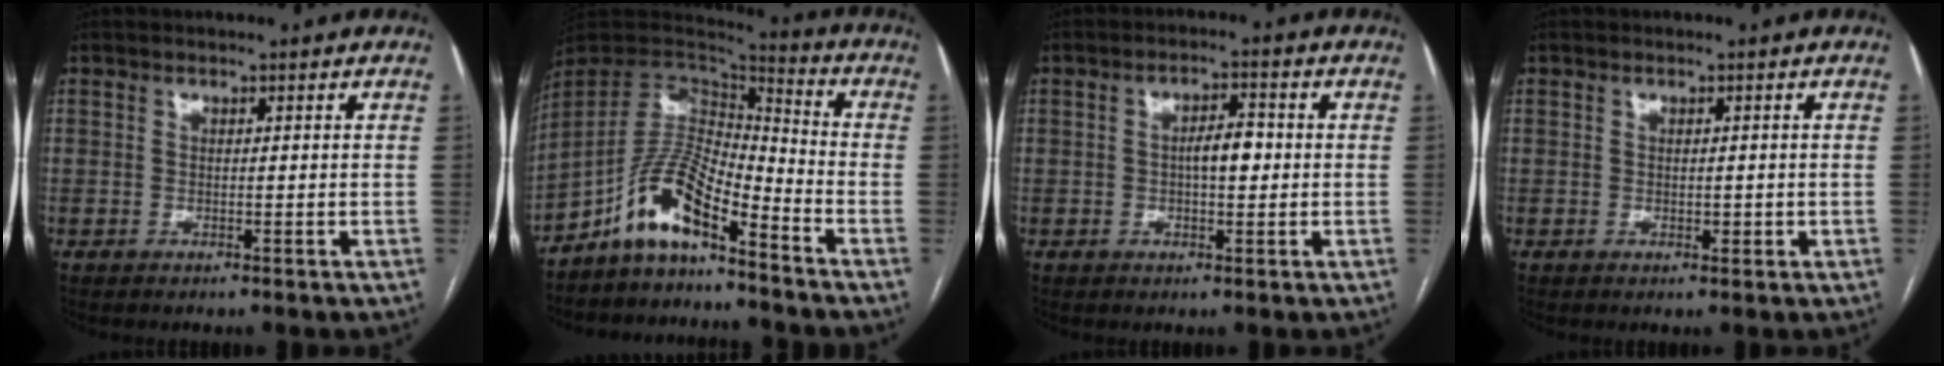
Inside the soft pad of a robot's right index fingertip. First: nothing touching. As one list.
[{"total": 10.9, "force": [-7.7, 2.7, 7.2], "torque": [-0.144, 0.027, -0.143]}, {"total": 4.1, "force": [-0.1, 1.4, 3.8], "torque": [-0.064, 0.009, -0.001]}, {"total": 1.1, "force": [-0.2, 0.6, 0.9], "torque": [-0.012, -0.001, 0.001]}]